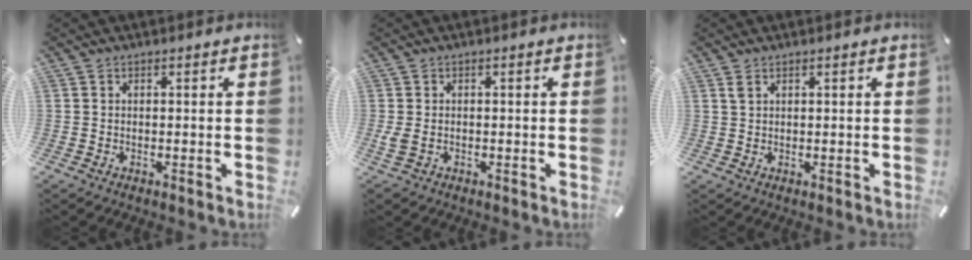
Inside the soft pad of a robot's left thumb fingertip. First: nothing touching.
{"total": 2.4, "force": [-0.4, 1.7, 1.6], "torque": [-0.038, -0.001, -0.006]}
{"total": 1.4, "force": [0.9, 0.8, 0.6], "torque": [-0.007, -0.005, 0.017]}